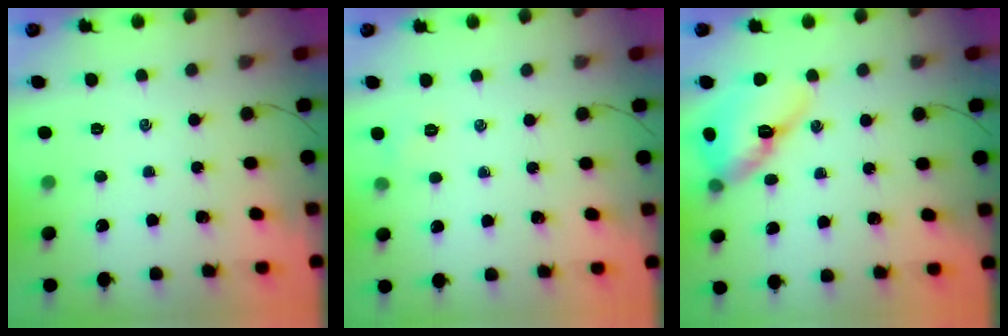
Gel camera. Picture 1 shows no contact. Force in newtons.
{"total": 3.8, "press": 3.6, "slide": 1.1}
{"total": 14.4, "press": 14.1, "slide": 3.1}